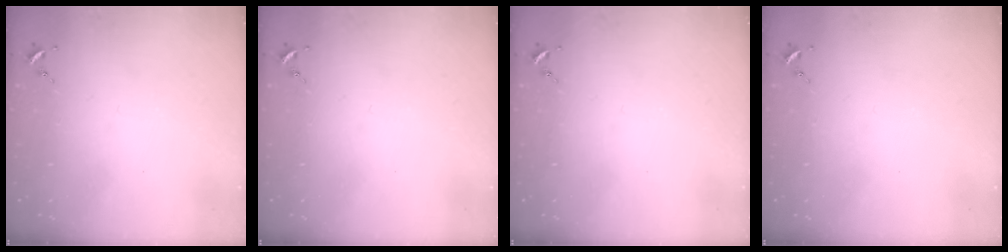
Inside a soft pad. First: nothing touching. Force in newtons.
{"total": 0.0}
{"total": 0.0}
{"total": 0.0}